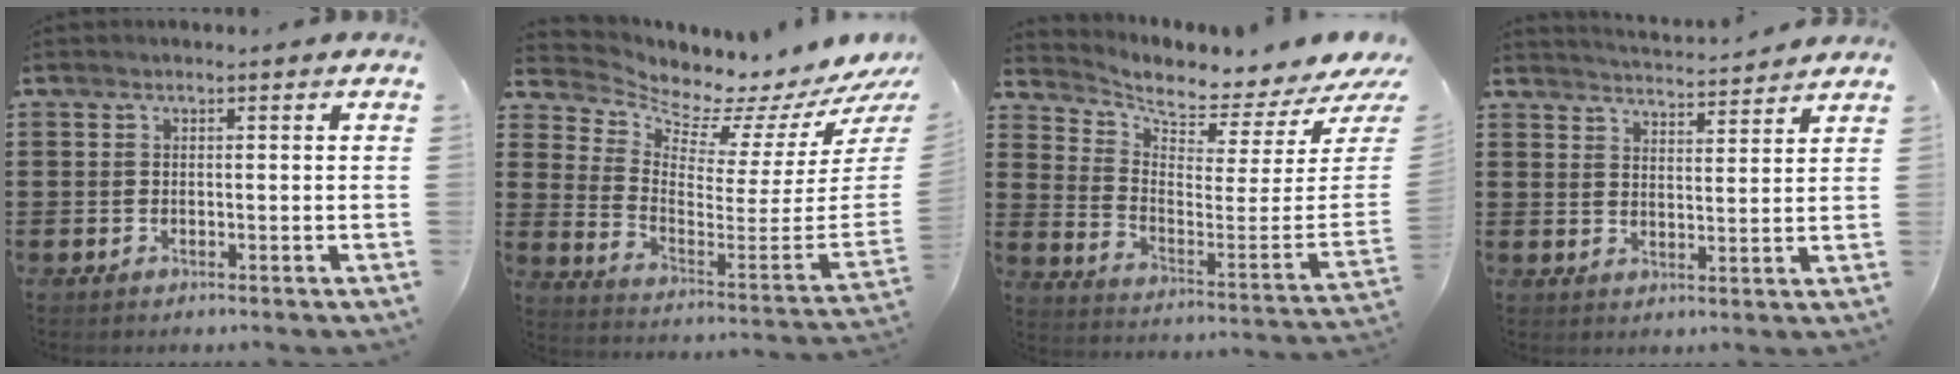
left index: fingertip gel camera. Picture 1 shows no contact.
{"total": 3.6, "force": [3.6, 0.1, 0.3], "torque": [-0.022, -0.074, 0.051]}
{"total": 3.6, "force": [3.3, 0.2, 1.3], "torque": [-0.043, -0.057, 0.052]}
{"total": 3.7, "force": [3.6, -0.8, 0.2], "torque": [-0.017, -0.029, 0.061]}